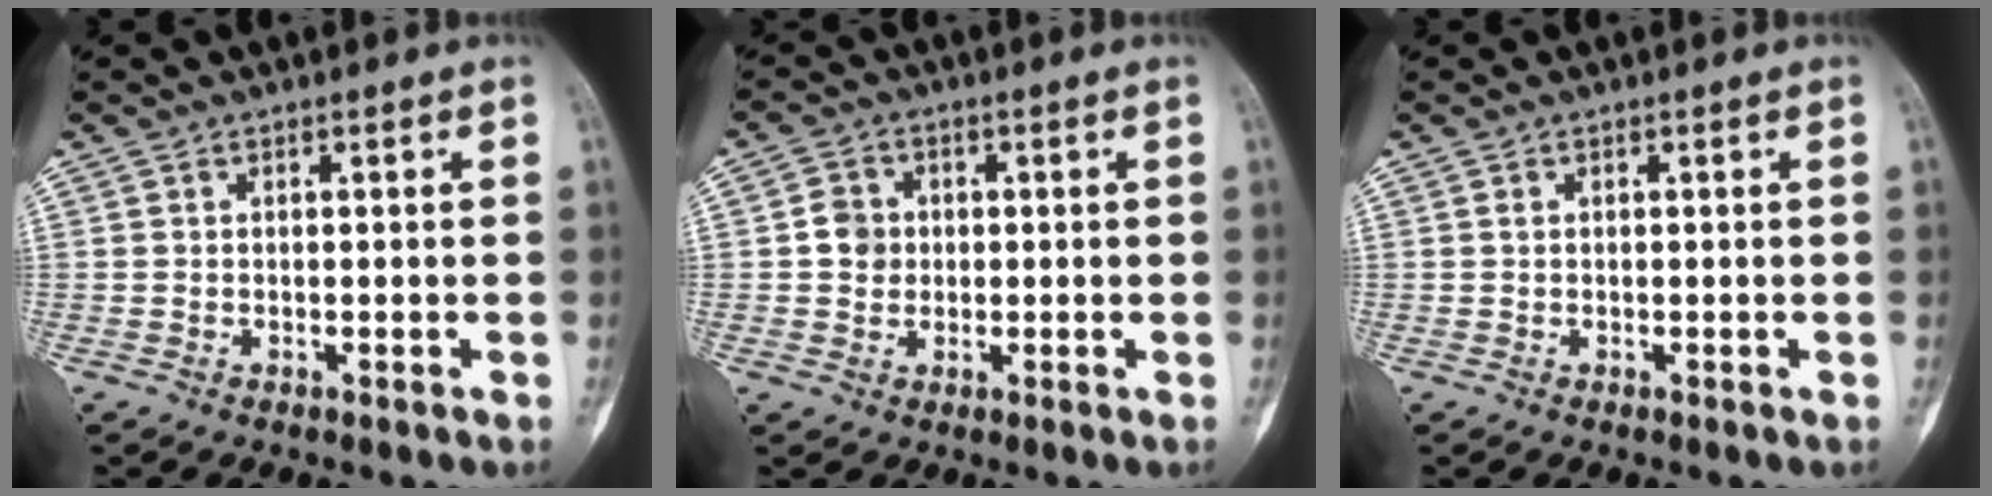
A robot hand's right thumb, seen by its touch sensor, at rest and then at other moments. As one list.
[{"total": 4.1, "force": [0.2, 3.8, 1.6], "torque": [-0.009, 0.005, -0.001]}, {"total": 0.0}]